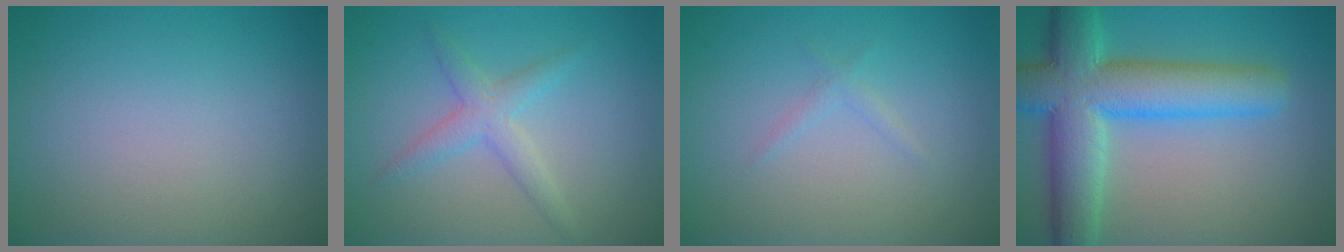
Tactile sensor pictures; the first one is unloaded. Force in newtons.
{"total": 2.5, "press": 2.5, "slide": 0.1}
{"total": 0.9, "press": 0.9, "slide": 0.1}
{"total": 9.8, "press": 9.8, "slide": 0.4}